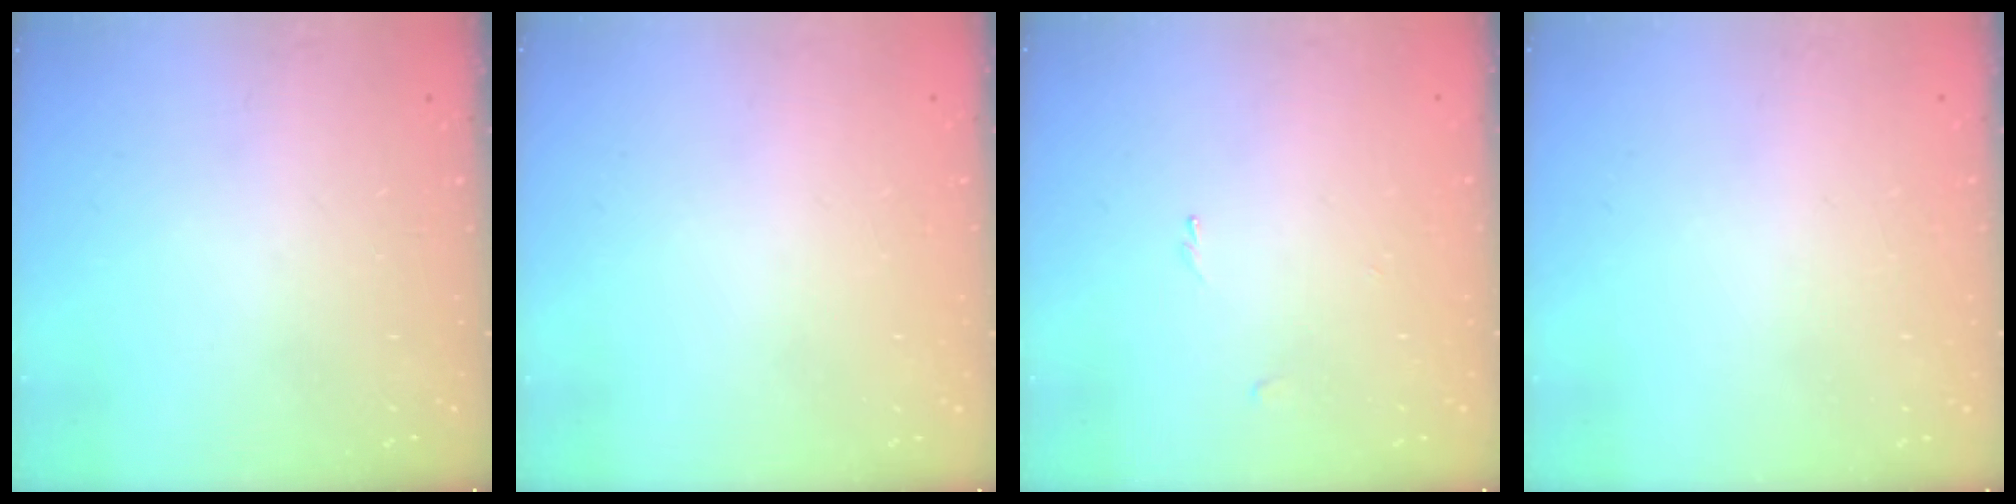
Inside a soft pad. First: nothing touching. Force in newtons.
{"total": 1.9, "press": 1.9, "slide": 0.1}
{"total": 0.0}
{"total": 1.9, "press": 1.9, "slide": 0.1}